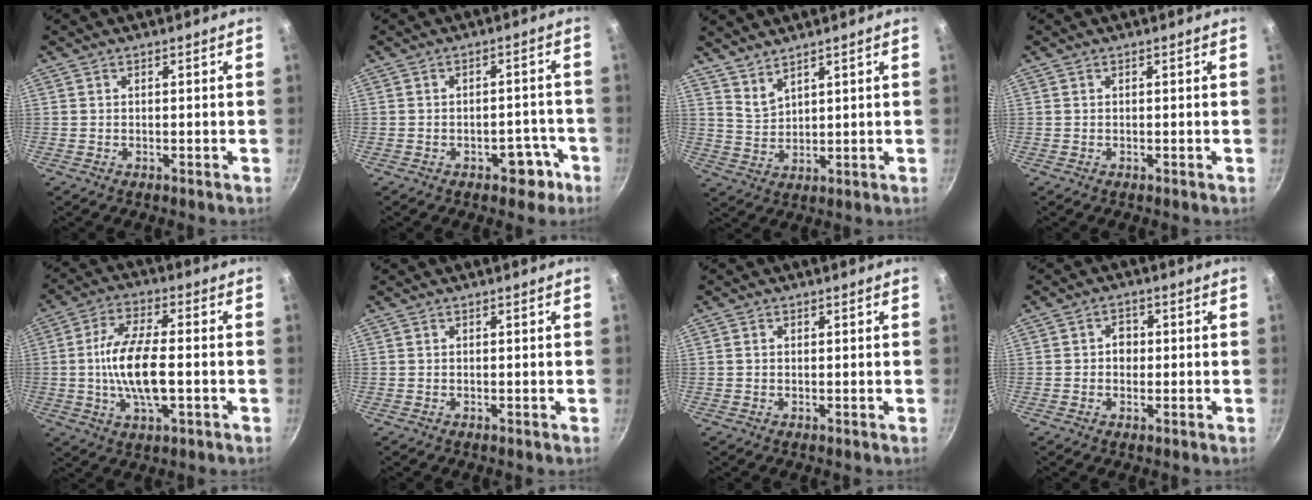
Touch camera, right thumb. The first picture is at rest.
{"total": 5.3, "force": [-2.9, 3.5, 2.8], "torque": [-0.009, 0.033, -0.021]}
{"total": 3.9, "force": [3.4, 1.0, 1.5], "torque": [-0.029, -0.033, 0.072]}
{"total": 0.0}
{"total": 12.3, "force": [-1.5, 4.8, 11.2], "torque": [-0.213, 0.014, -0.034]}
{"total": 0.0}
{"total": 0.6, "force": [0.1, 0.5, 0.3], "torque": [-0.003, 0.004, 0.001]}
{"total": 3.3, "force": [-0.1, 2.8, 1.7], "torque": [-0.007, 0.004, -0.005]}